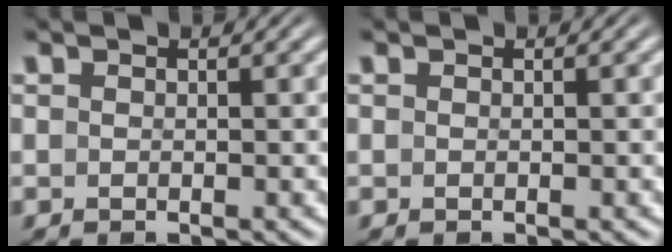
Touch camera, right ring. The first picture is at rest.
{"total": 0.0}